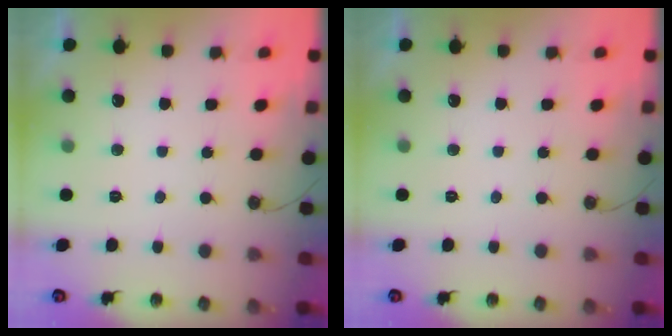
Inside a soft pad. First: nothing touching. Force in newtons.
{"total": 0.0}